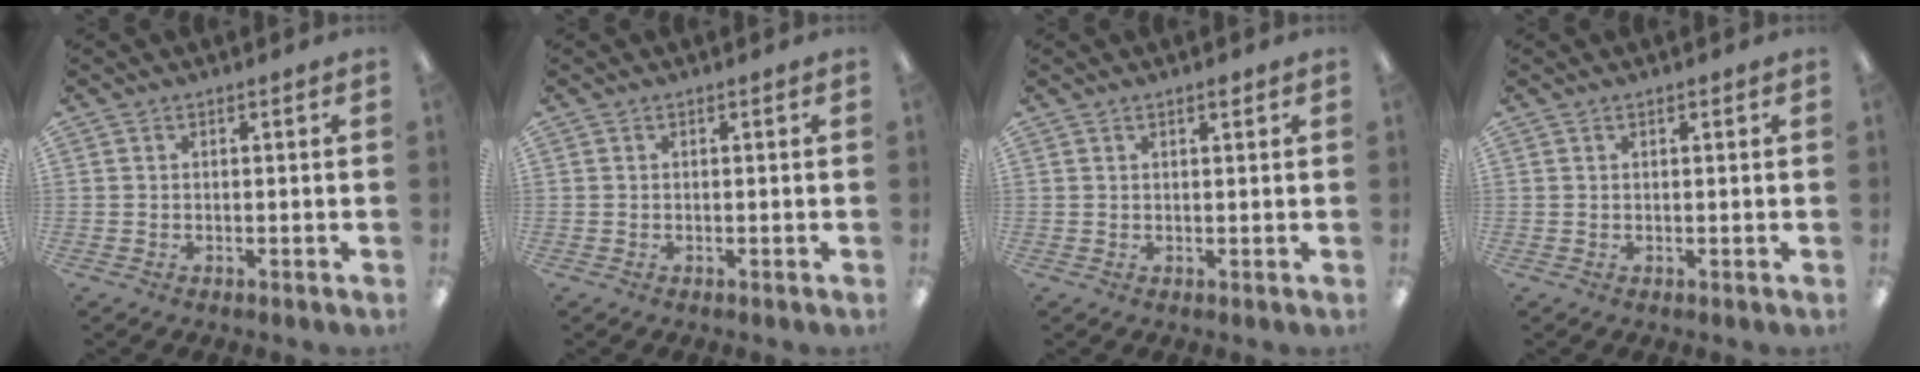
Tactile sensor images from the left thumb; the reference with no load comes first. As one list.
[{"total": 0.0}, {"total": 1.4, "force": [1.0, 0.2, 0.9], "torque": [-0.018, 0.001, 0.018]}, {"total": 0.6, "force": [0.4, 0.2, 0.3], "torque": [-0.008, 0.003, 0.007]}]